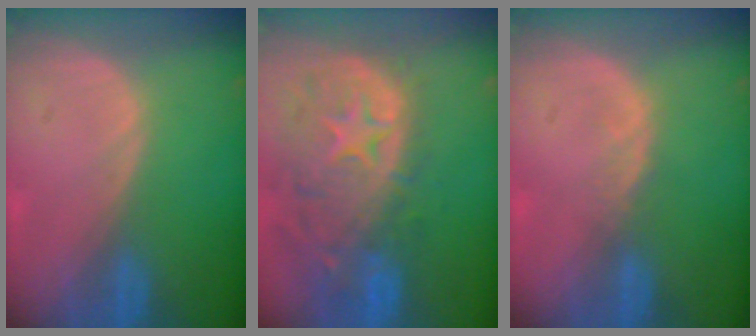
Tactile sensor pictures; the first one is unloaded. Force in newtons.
{"total": 13.7, "press": 11.3, "slide": 7.9}
{"total": 1.1, "press": 1.1, "slide": 0.2}